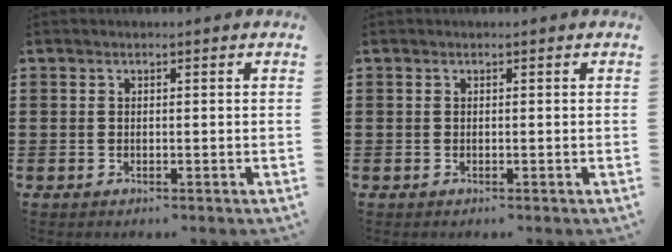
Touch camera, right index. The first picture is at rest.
{"total": 0.0}